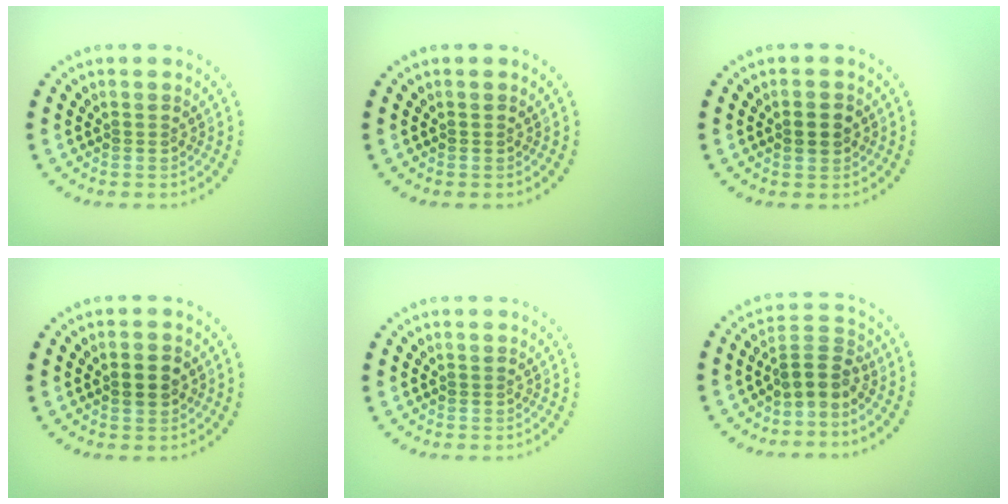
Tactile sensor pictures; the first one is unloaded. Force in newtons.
{"total": 0.0}
{"total": 1.7, "press": 1.7, "slide": 0.3}
{"total": 2.5, "press": 2.5, "slide": 0.2}
{"total": 0.0}
{"total": 2.8, "press": 2.0, "slide": 1.9}